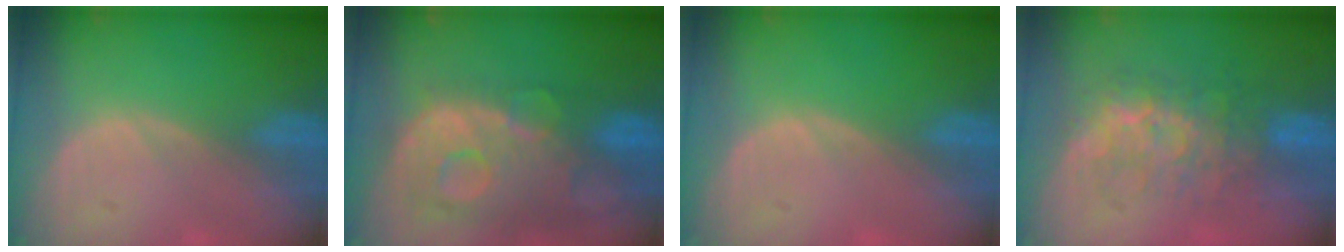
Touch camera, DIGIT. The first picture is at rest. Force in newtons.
{"total": 13.7, "press": 11.2, "slide": 7.8}
{"total": 0.0}
{"total": 7.7, "press": 7.5, "slide": 1.4}